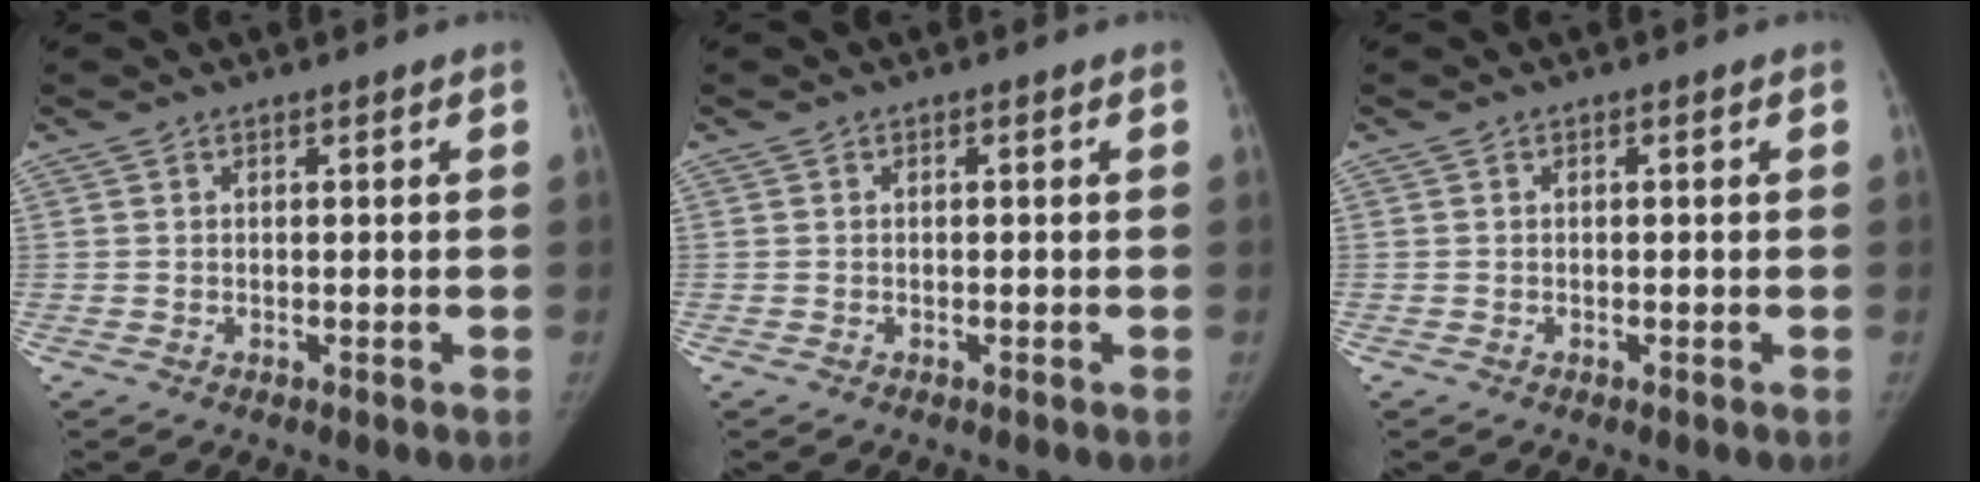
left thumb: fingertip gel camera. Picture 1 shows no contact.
{"total": 0.0}
{"total": 0.0}